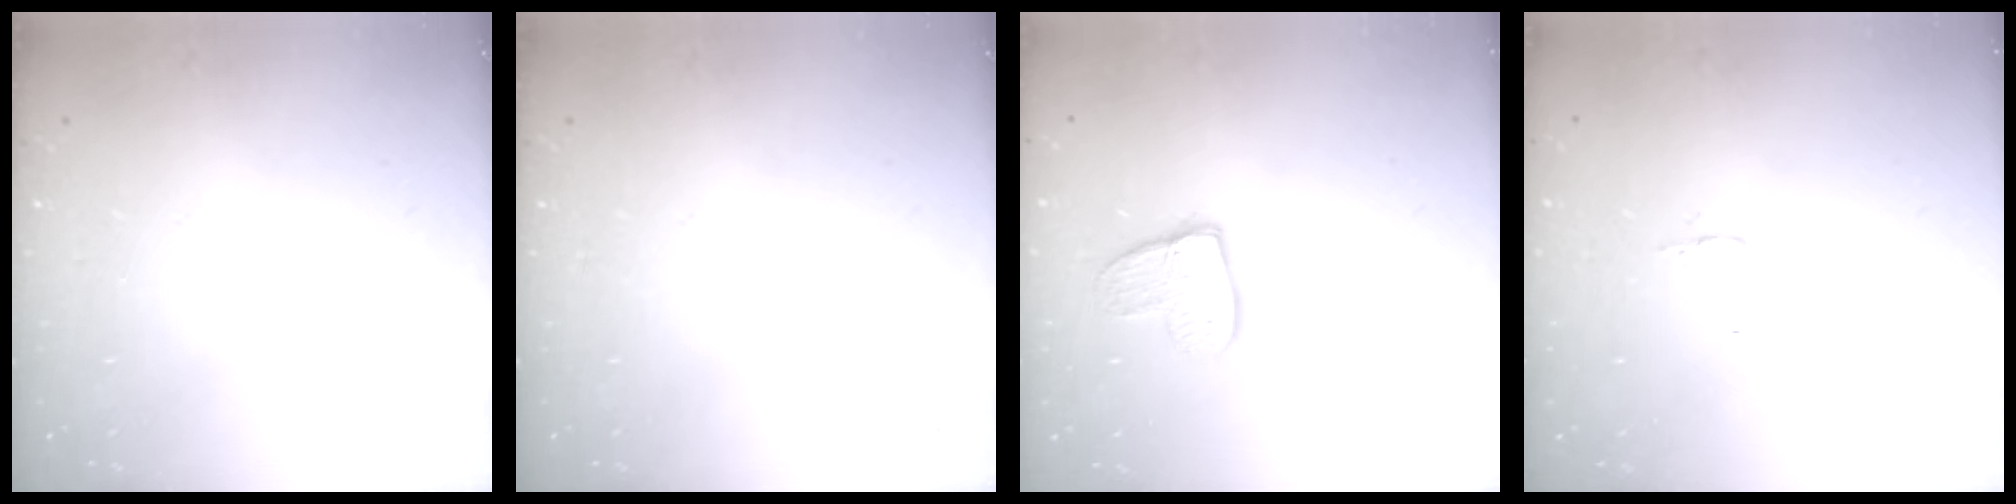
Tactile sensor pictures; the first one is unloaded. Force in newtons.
{"total": 0.0}
{"total": 10.9, "press": 10.8, "slide": 0.9}
{"total": 3.5, "press": 3.5, "slide": 0.2}